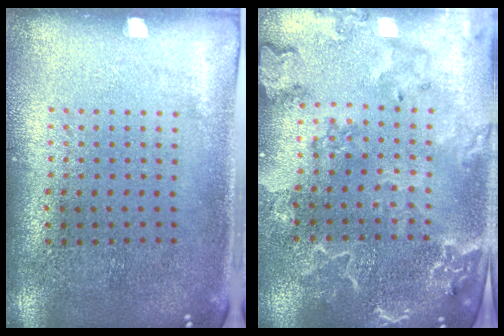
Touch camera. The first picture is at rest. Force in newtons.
{"total": 2.6, "press": 2.5, "slide": 0.9}